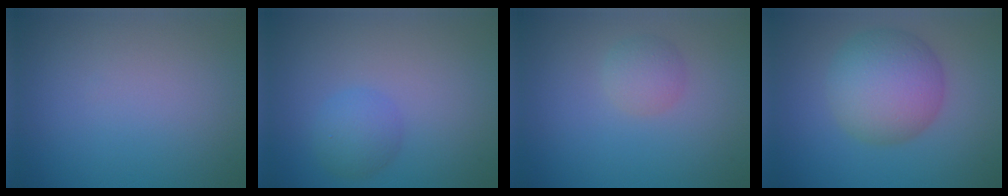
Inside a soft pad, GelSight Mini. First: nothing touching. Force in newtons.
{"total": 2.4, "press": 2.4, "slide": 0.1}
{"total": 1.9, "press": 1.9, "slide": 0.1}
{"total": 7.0, "press": 7.0, "slide": 0.2}